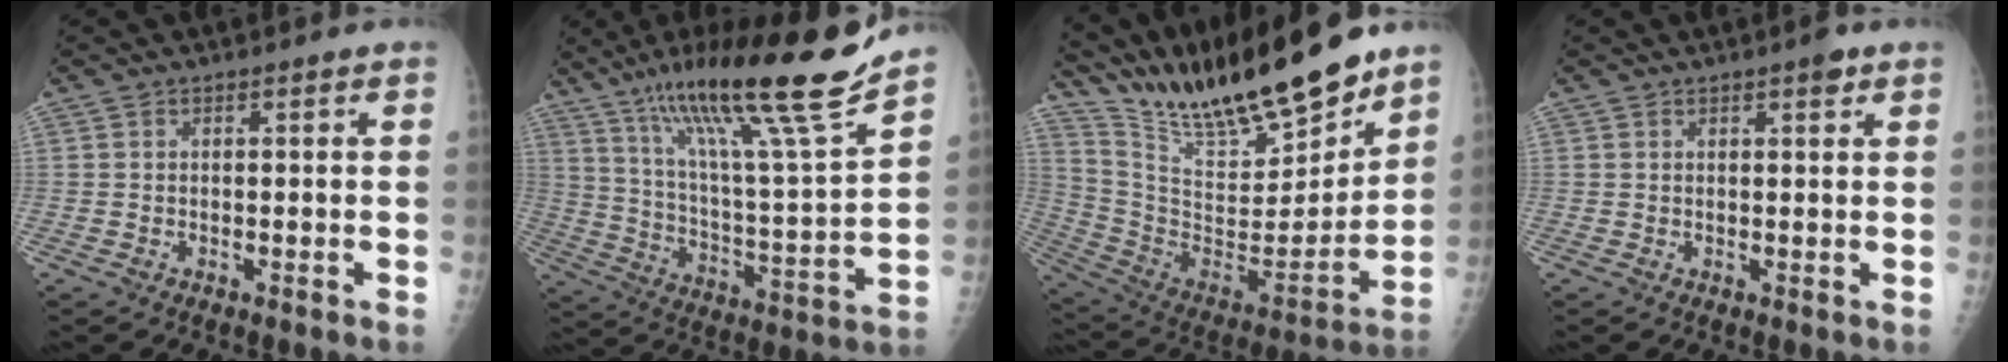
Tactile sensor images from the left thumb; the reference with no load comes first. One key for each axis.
{"total": 24.2, "fx": 17.2, "fy": 1.5, "fz": 17.0, "tx": -0.258, "ty": -0.067, "tz": 0.294}
{"total": 25.7, "fx": 21.5, "fy": 5.0, "fz": 13.2, "tx": -0.192, "ty": -0.106, "tz": 0.373}
{"total": 2.1, "fx": 1.3, "fy": 0.5, "fz": 1.5, "tx": -0.019, "ty": -0.004, "tz": 0.016}